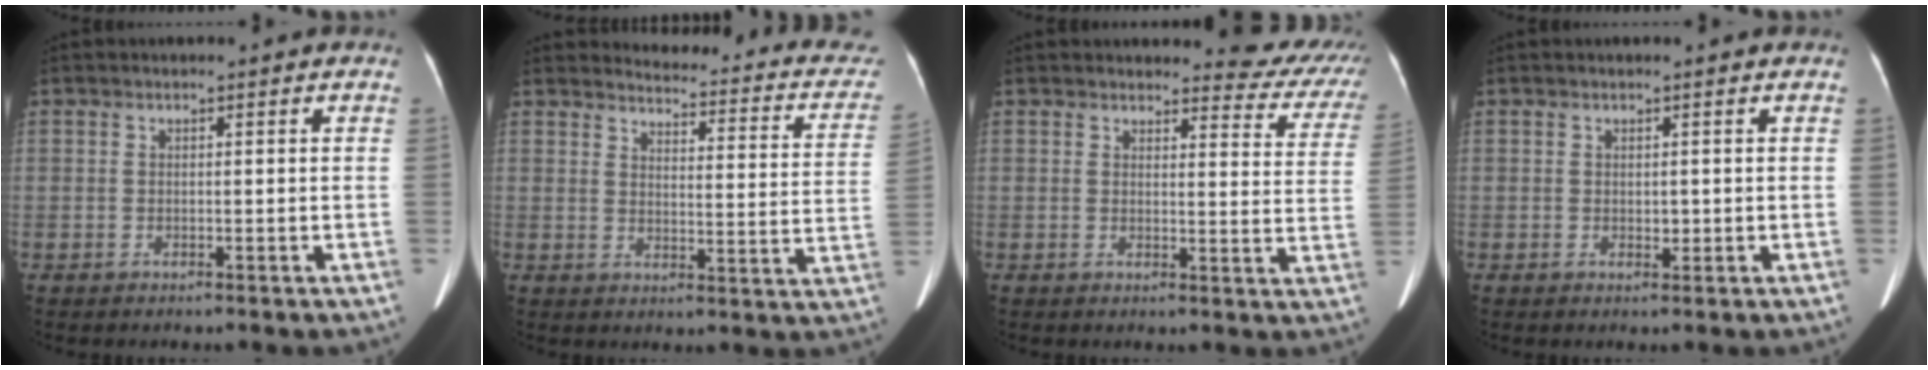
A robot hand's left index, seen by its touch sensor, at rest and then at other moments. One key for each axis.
{"total": 16.6, "fx": 15.0, "fy": 4.5, "fz": 5.4, "tx": -0.039, "ty": -0.049, "tz": 0.138}
{"total": 10.1, "fx": 9.7, "fy": 2.5, "fz": 1.2, "tx": 0.021, "ty": -0.049, "tz": 0.075}
{"total": 0.8, "fx": 0.0, "fy": 0.6, "fz": 0.5, "tx": -0.009, "ty": -0.001, "tz": 0.001}